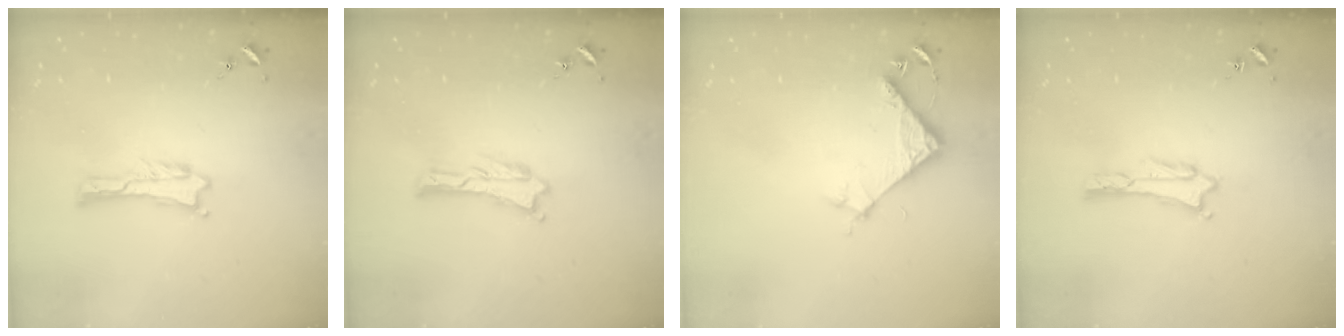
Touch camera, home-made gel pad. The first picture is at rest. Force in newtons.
{"total": 0.0}
{"total": 5.4, "press": 5.4, "slide": 0.4}
{"total": 1.8, "press": 1.8, "slide": 0.2}